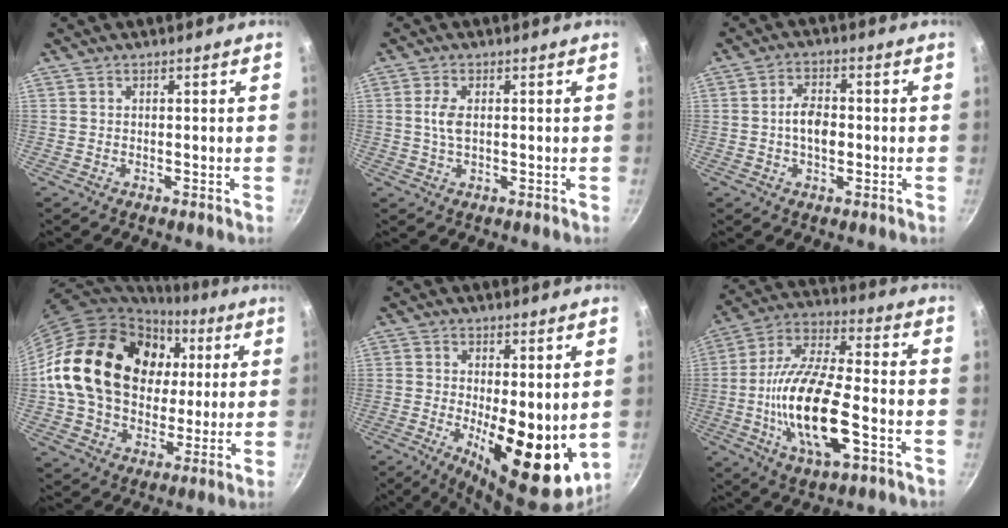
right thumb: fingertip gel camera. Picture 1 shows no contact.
{"total": 3.5, "force": [0.4, 1.6, 3.0], "torque": [-0.066, 0.003, 0.007]}
{"total": 5.9, "force": [-0.6, 3.5, 4.7], "torque": [-0.073, 0.014, -0.015]}
{"total": 24.7, "force": [4.6, 18.8, 15.4], "torque": [-0.245, 0.018, 0.084]}
{"total": 15.6, "force": [-1.3, 6.3, 14.2], "torque": [-0.176, -0.026, -0.006]}
{"total": 19.3, "force": [-5.2, 7.2, 17.1], "torque": [-0.325, 0.022, -0.106]}